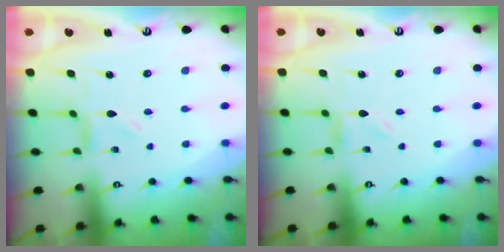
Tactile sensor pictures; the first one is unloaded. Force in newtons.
{"total": 0.0}